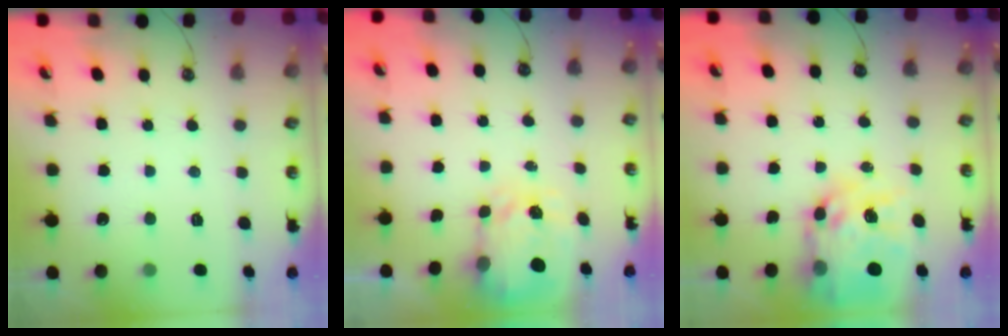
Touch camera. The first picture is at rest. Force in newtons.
{"total": 3.6, "press": 3.5, "slide": 0.4}
{"total": 15.4, "press": 15.4, "slide": 1.2}